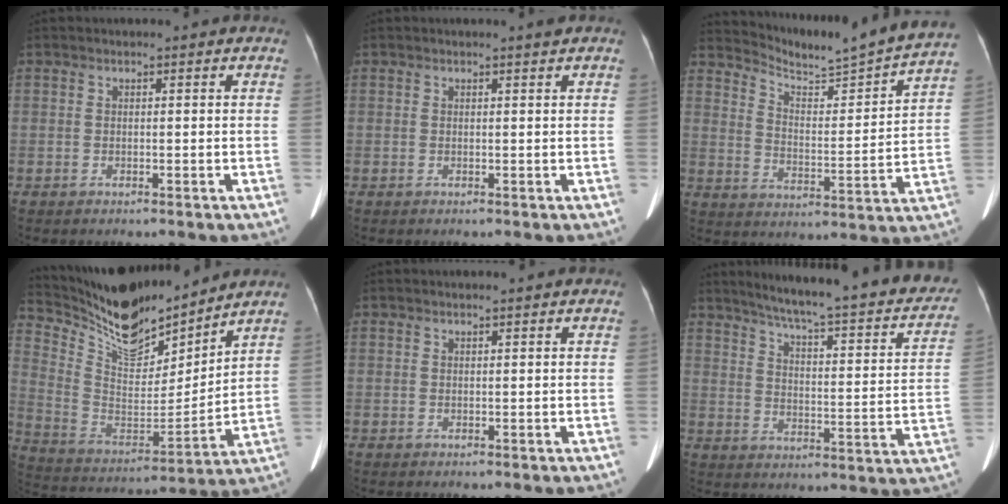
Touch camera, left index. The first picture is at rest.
{"total": 0.5, "force": [0.4, -0.3, 0.2], "torque": [-0.015, -0.007, 0.013]}
{"total": 18.3, "force": [17.4, -1.1, 5.5], "torque": [-0.101, -0.065, 0.236]}
{"total": 17.3, "force": [15.6, 3.4, 6.6], "torque": [-0.140, -0.016, 0.288]}
{"total": 1.0, "force": [0.8, -0.1, 0.5], "torque": [-0.009, 0.013, 0.020]}
{"total": 27.1, "force": [22.3, 3.6, 15.0], "torque": [-0.211, -0.036, 0.276]}